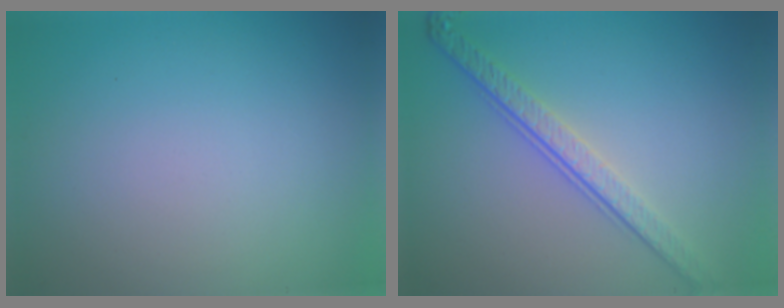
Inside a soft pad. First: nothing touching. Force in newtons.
{"total": 4.3, "press": 3.0, "slide": 3.1}